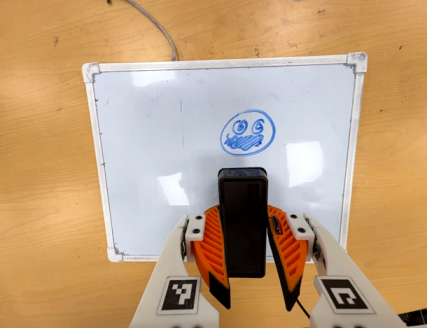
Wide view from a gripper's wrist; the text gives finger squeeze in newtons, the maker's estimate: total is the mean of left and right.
{"total": 9.6, "left": 8.0, "right": 11.3}